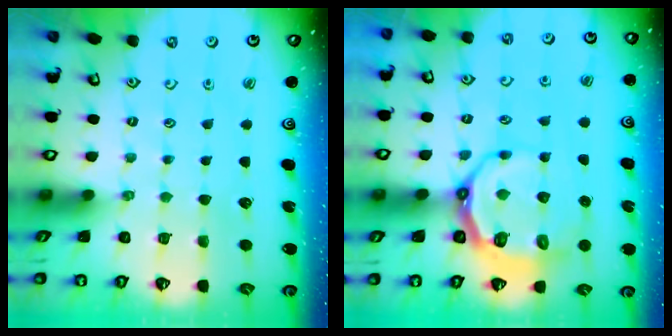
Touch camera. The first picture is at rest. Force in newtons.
{"total": 10.2, "press": 9.4, "slide": 4.0}